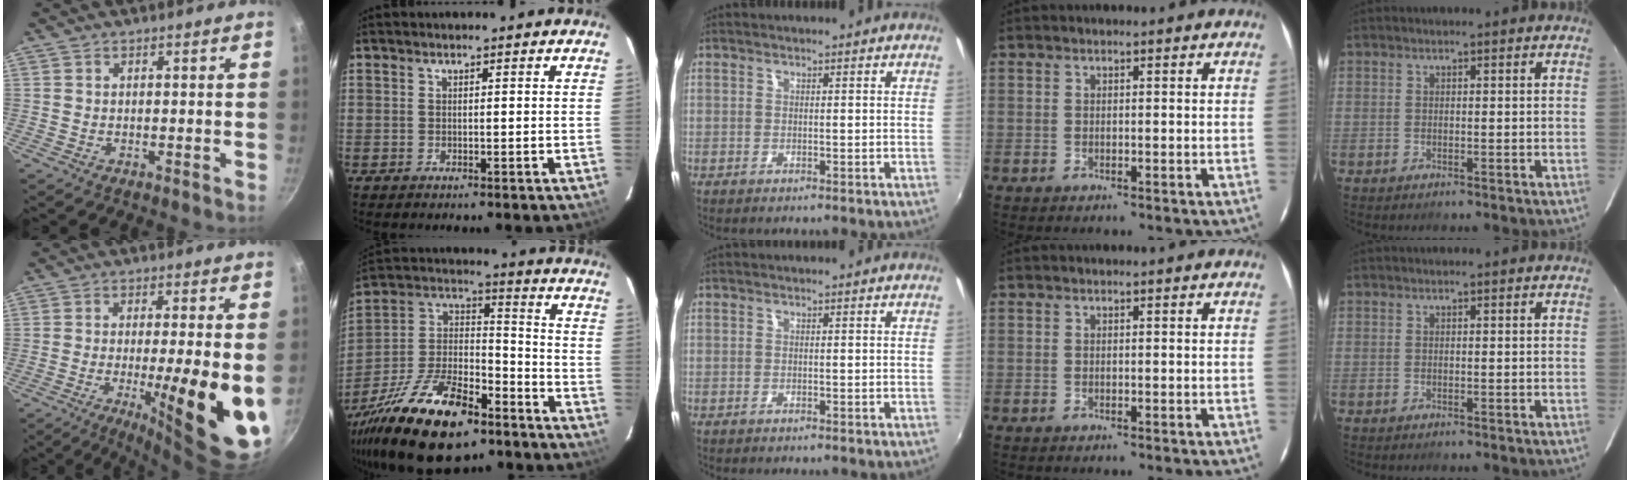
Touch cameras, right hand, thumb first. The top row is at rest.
{"thumb": {"total": 18.4, "force": [-3.7, 3.7, 17.6], "torque": [-0.238, -0.014, -0.051]}, "index": {"total": 25.7, "force": [-16.1, 11.1, 16.6], "torque": [-0.333, -0.009, -0.268]}}